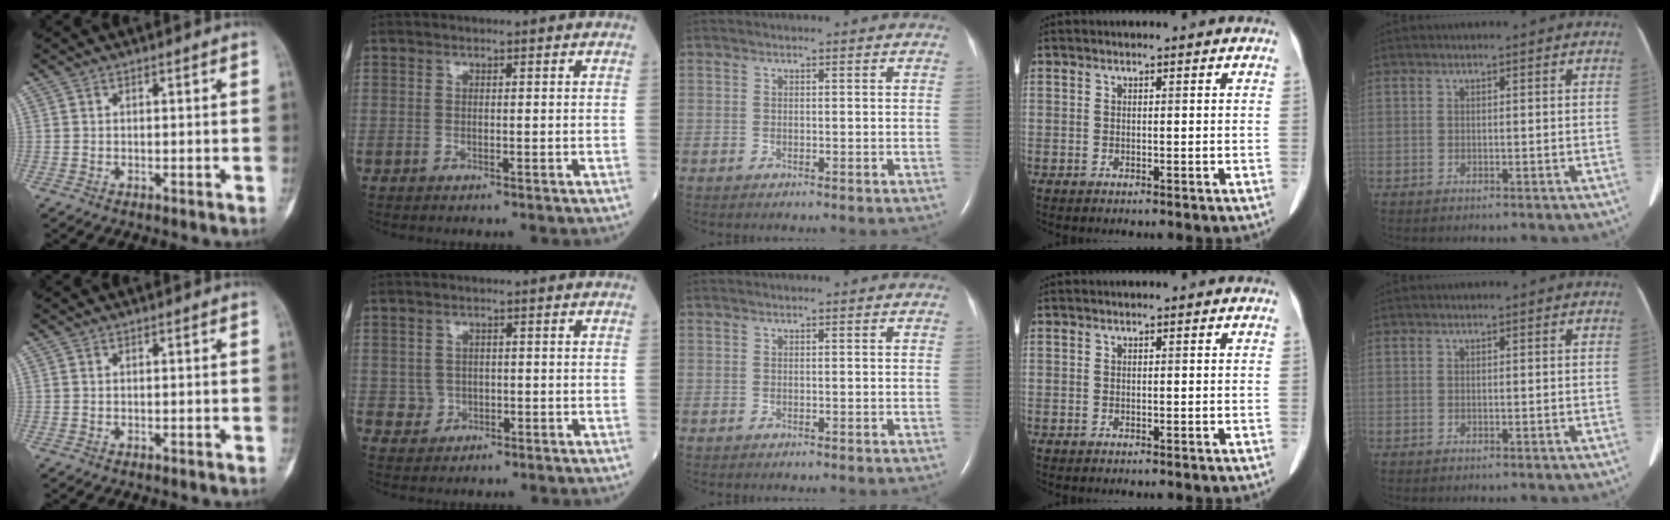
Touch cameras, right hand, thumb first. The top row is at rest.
{"index": {"total": 2.2, "force": [-0.1, 2.1, 0.5], "torque": [-0.004, 0.004, 0.002]}}